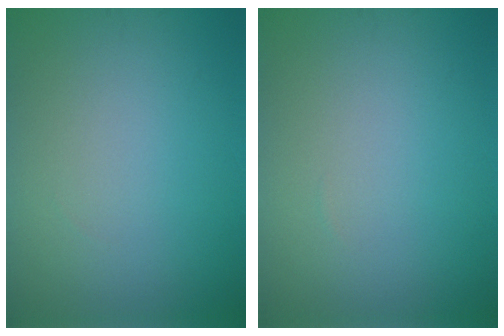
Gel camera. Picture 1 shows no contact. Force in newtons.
{"total": 0.0}